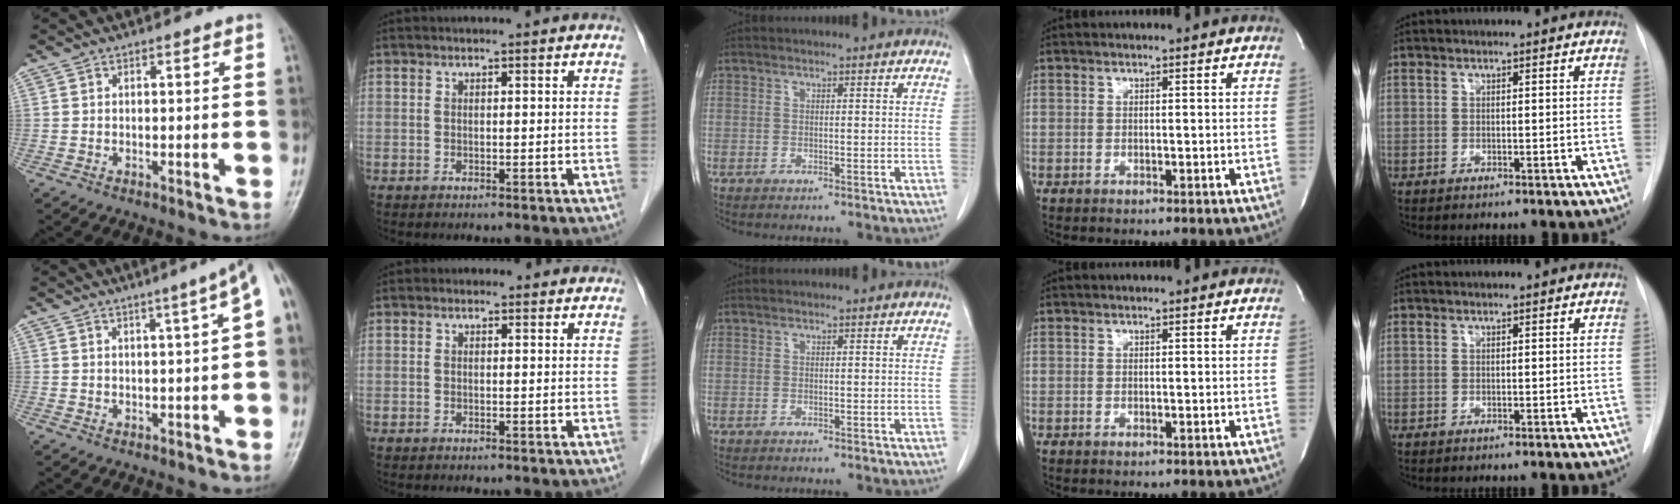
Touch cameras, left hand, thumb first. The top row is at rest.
{"thumb": {"total": 5.6, "force": [1.6, 0.4, 5.3], "torque": [-0.064, 0.017, 0.015]}, "index": {"total": 0.9, "force": [0.4, 0.7, 0.3], "torque": [-0.006, 0.004, -0.001]}}